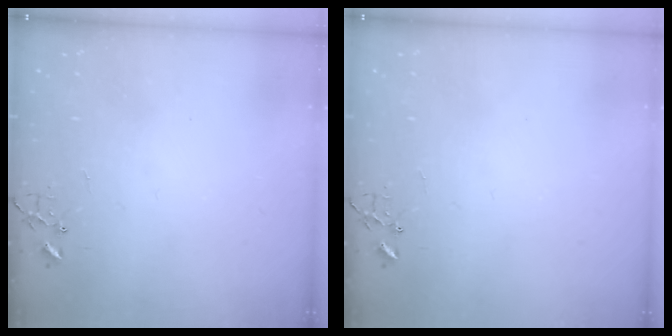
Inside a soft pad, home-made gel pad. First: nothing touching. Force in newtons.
{"total": 0.0}